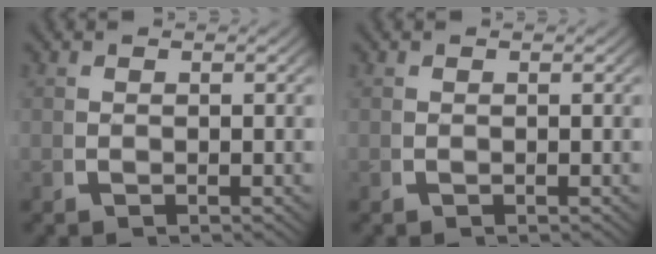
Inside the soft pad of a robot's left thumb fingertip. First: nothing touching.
{"total": 0.0}